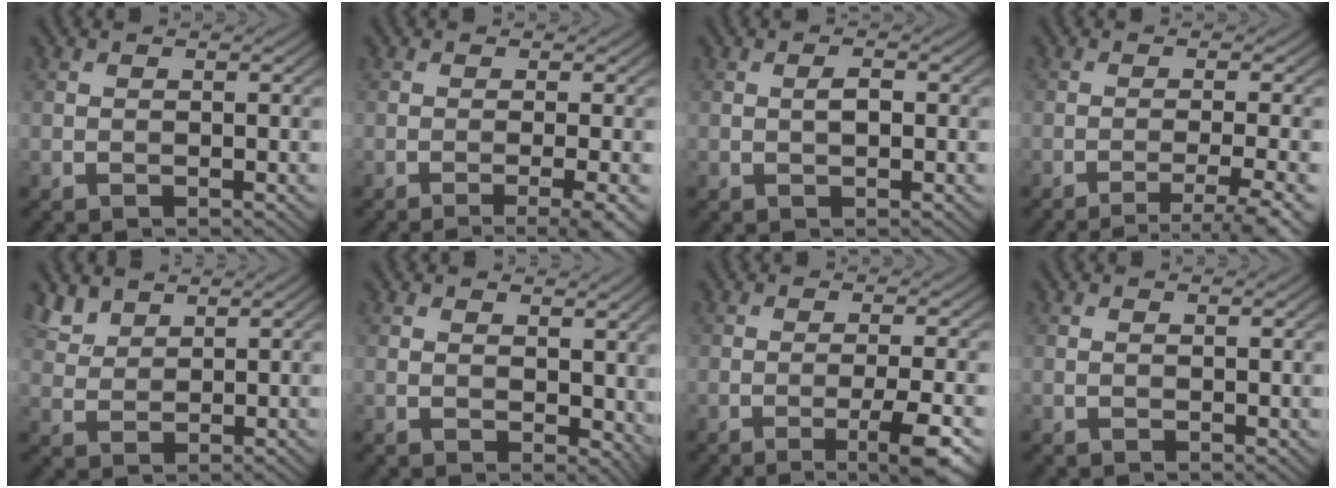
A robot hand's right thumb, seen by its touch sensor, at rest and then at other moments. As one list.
[{"total": 4.4, "force": [-1.7, 0.7, 4.0], "torque": [-0.053, 0.004, -0.034]}, {"total": 1.4, "force": [0.1, 0.6, 1.3], "torque": [-0.023, 0.002, -0.001]}, {"total": 5.1, "force": [-3.1, 0.5, 4.1], "torque": [-0.058, 0.010, -0.059]}, {"total": 3.7, "force": [3.0, 1.6, 1.4], "torque": [-0.040, 0.000, 0.072]}, {"total": 4.4, "force": [2.1, 2.7, 2.9], "torque": [-0.044, -0.005, 0.044]}, {"total": 5.3, "force": [-2.0, 0.6, 4.9], "torque": [-0.073, 0.010, -0.037]}, {"total": 0.5, "force": [0.4, 0.2, 0.3], "torque": [-0.005, -0.002, 0.007]}]